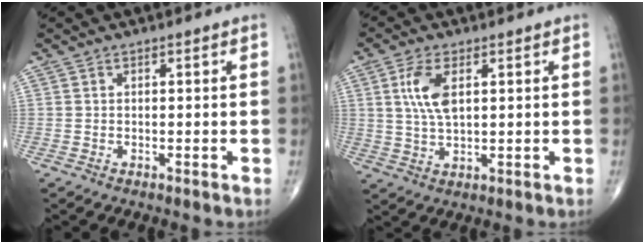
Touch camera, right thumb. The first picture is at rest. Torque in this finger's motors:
{"motor_torque": [1.06, 0.96, 1.02, 0.01, 0.06]}